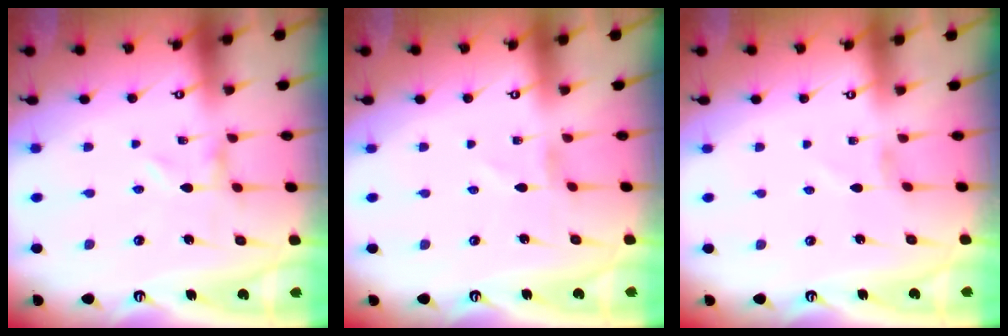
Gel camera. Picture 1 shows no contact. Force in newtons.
{"total": 0.8, "press": 0.7, "slide": 0.3}
{"total": 0.9, "press": 0.8, "slide": 0.2}